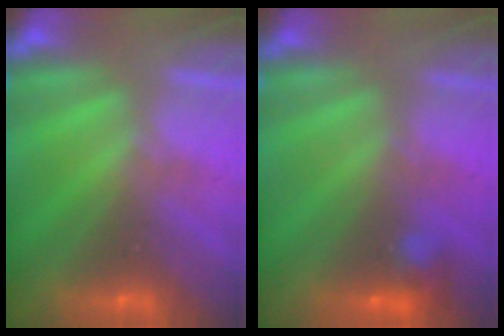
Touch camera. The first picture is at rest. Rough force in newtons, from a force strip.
{"total": 3.3}